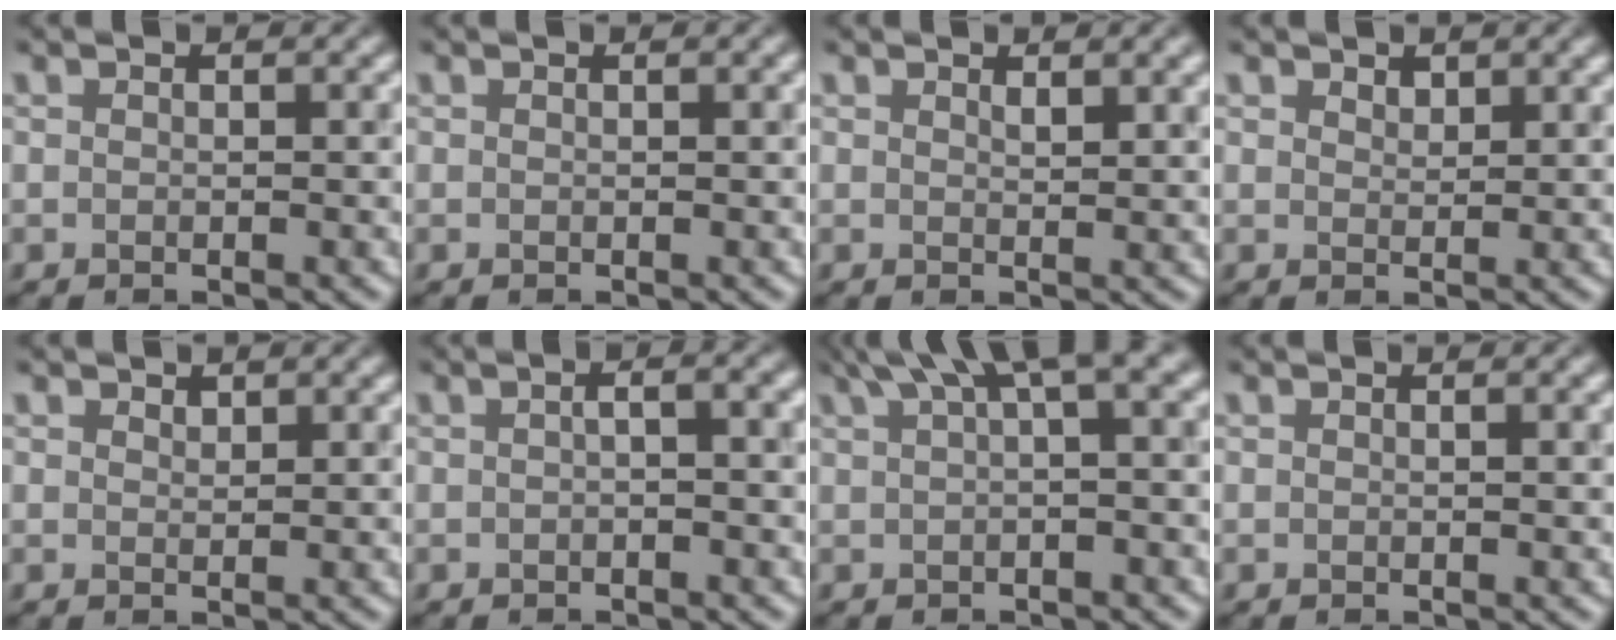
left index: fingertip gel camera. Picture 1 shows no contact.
{"total": 0.7, "force": [0.2, 0.2, 0.6], "torque": [-0.008, 0.001, -0.001]}
{"total": 1.7, "force": [1.0, 0.3, 1.3], "torque": [-0.016, 0.004, 0.015]}
{"total": 1.3, "force": [1.1, 0.6, 0.2], "torque": [-0.004, 0.003, 0.021]}
{"total": 0.9, "force": [0.8, 0.4, 0.1], "torque": [-0.003, 0.003, 0.014]}
{"total": 3.9, "force": [0.7, 1.6, 3.5], "torque": [-0.031, 0.016, -0.009]}
{"total": 5.5, "force": [2.8, 1.0, 4.6], "torque": [-0.054, 0.022, 0.046]}
{"total": 1.4, "force": [0.3, 0.4, 1.3], "torque": [-0.012, 0.007, -0.001]}